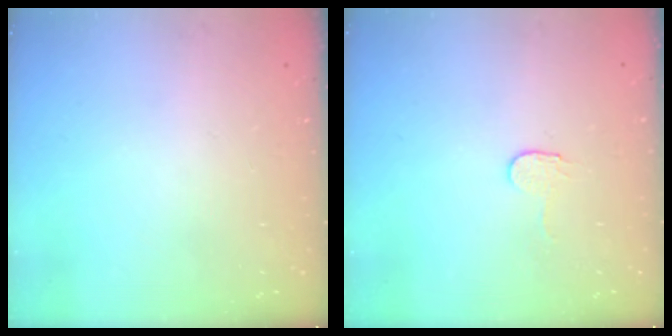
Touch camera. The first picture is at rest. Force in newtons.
{"total": 2.9, "press": 2.9, "slide": 0.3}